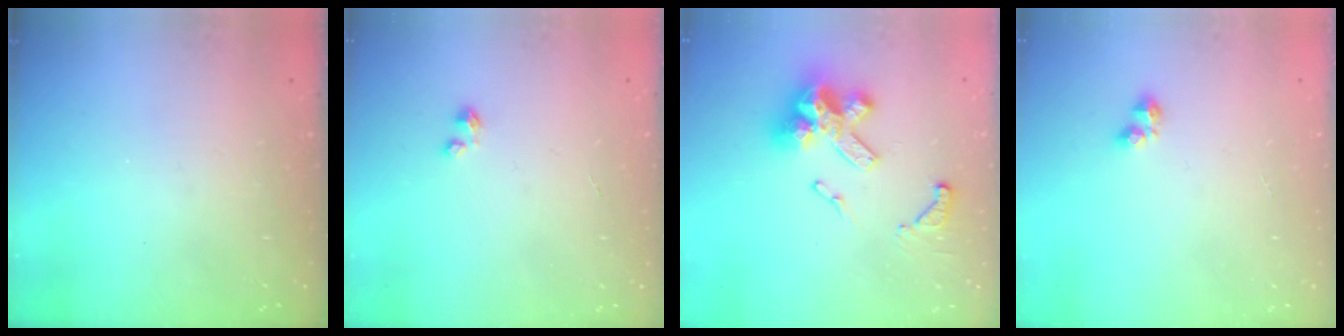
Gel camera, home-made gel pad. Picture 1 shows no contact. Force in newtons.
{"total": 0.0}
{"total": 14.9, "press": 14.8, "slide": 1.8}
{"total": 2.6, "press": 2.5, "slide": 0.5}